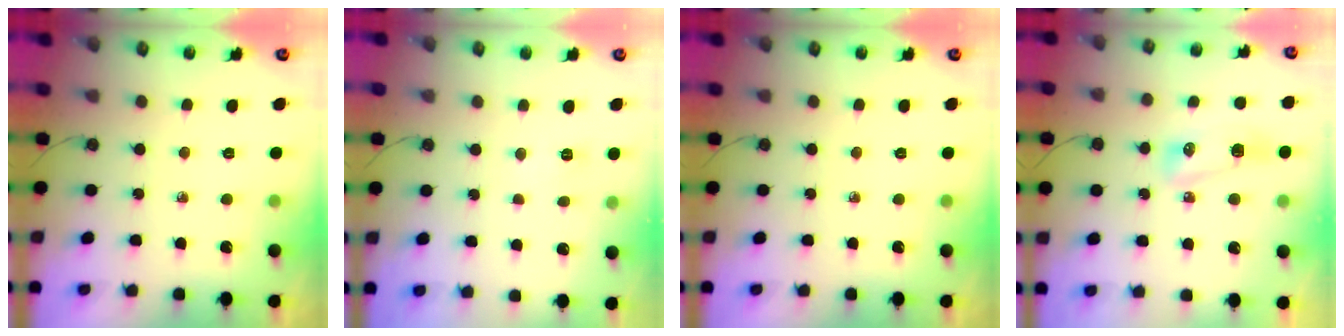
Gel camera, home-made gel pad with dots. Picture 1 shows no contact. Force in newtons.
{"total": 5.3, "press": 5.2, "slide": 0.7}
{"total": 0.0}
{"total": 8.8, "press": 8.4, "slide": 2.8}